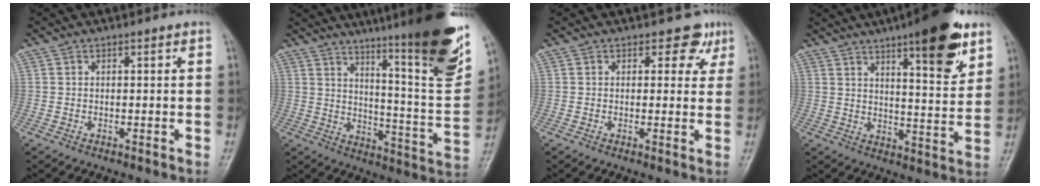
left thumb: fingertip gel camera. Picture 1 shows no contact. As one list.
[{"total": 26.1, "force": [17.7, 2.6, 19.0], "torque": [-0.257, -0.101, 0.249]}, {"total": 4.0, "force": [2.2, 2.8, 1.8], "torque": [0.011, -0.006, 0.020]}, {"total": 15.5, "force": [9.3, 3.8, 11.9], "torque": [-0.144, -0.051, 0.134]}]